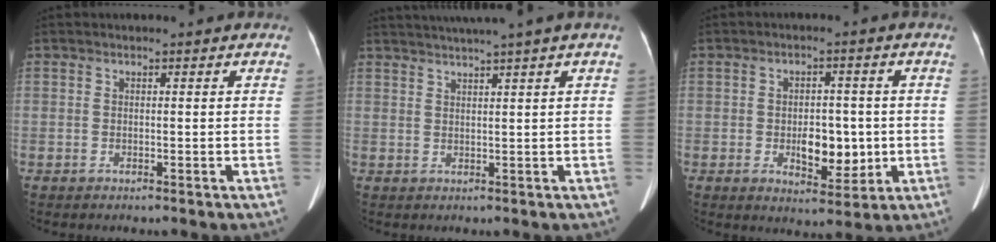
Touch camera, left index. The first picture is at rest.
{"total": 6.4, "force": [4.9, -1.7, 3.7], "torque": [-0.050, 0.020, 0.069]}
{"total": 6.8, "force": [-1.0, 3.7, 5.6], "torque": [-0.086, -0.001, -0.005]}